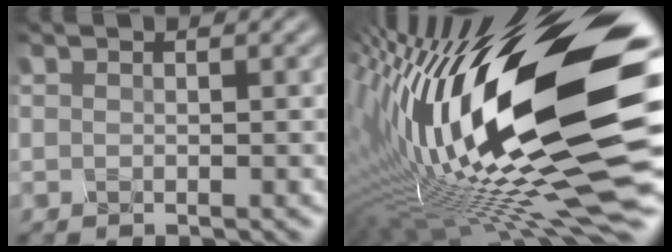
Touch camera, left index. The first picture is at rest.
{"total": 20.7, "force": [-1.5, 5.3, 20.0], "torque": [-0.371, -0.021, -0.020]}